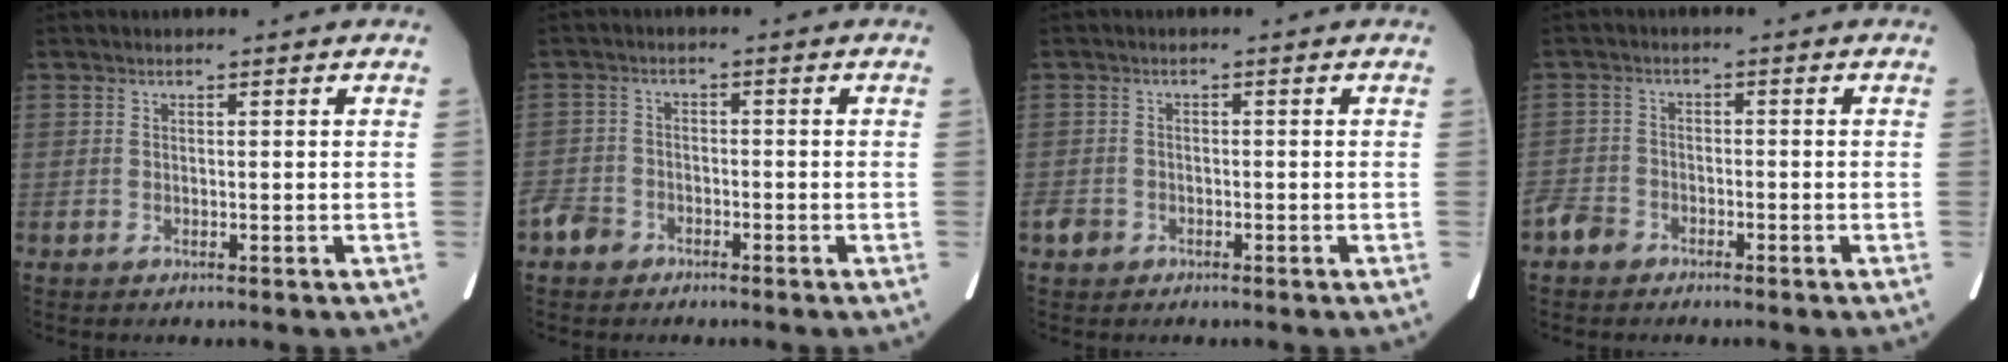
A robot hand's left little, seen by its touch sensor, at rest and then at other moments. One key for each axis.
{"total": 4.2, "fx": -3.0, "fy": 2.8, "fz": 1.0, "tx": -0.025, "ty": 0.006, "tz": -0.057}
{"total": 2.2, "fx": -1.3, "fy": 1.7, "fz": 0.5, "tx": -0.015, "ty": 0.004, "tz": -0.022}
{"total": 3.8, "fx": -2.8, "fy": 2.3, "fz": 0.8, "tx": -0.021, "ty": 0.006, "tz": -0.056}